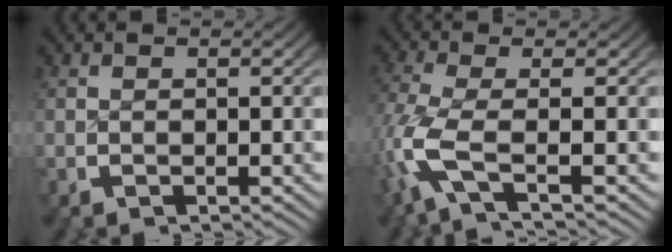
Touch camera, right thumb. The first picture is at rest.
{"total": 5.8, "force": [-1.4, 3.0, 4.7], "torque": [-0.145, -0.028, -0.011]}